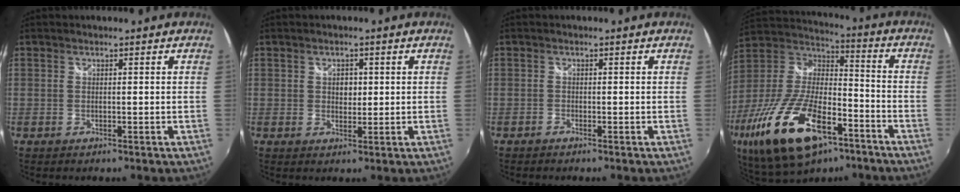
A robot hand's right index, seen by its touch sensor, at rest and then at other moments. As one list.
[{"total": 2.3, "force": [0.4, 2.0, 1.2], "torque": [-0.016, 0.004, 0.005]}, {"total": 0.6, "force": [-0.6, 0.1, 0.1], "torque": [-0.002, 0.000, -0.013]}, {"total": 26.3, "force": [-13.7, 11.4, 19.4], "torque": [-0.391, -0.037, -0.234]}]